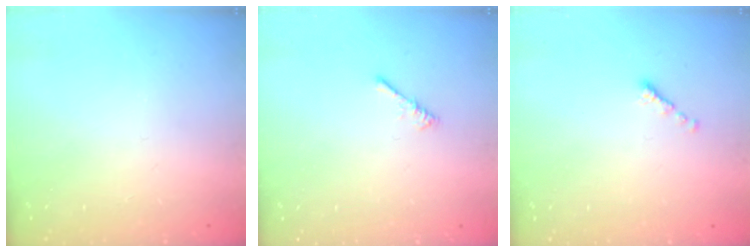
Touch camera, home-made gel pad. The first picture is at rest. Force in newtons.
{"total": 0.0}
{"total": 0.0}